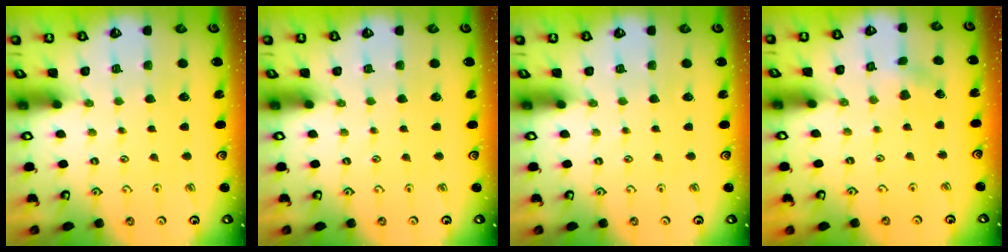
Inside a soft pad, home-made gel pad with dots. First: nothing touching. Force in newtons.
{"total": 0.0}
{"total": 0.0}
{"total": 2.3, "press": 2.2, "slide": 0.3}